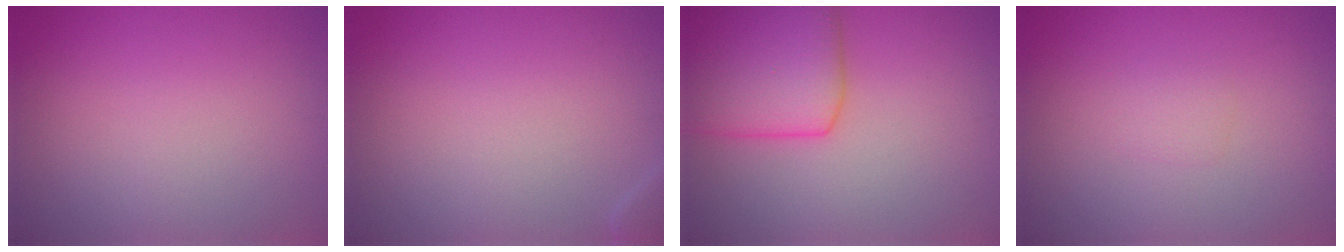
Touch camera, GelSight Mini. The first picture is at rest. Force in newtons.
{"total": 1.1, "press": 1.1, "slide": 0.1}
{"total": 7.6, "press": 7.6, "slide": 0.3}
{"total": 0.9, "press": 0.9, "slide": 0.1}